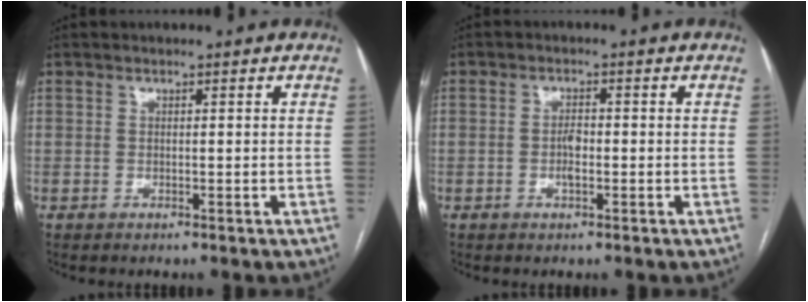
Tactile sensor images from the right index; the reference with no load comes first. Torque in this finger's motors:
{"motor_torque": [0.79, 0.01, 0.13, 0.06]}